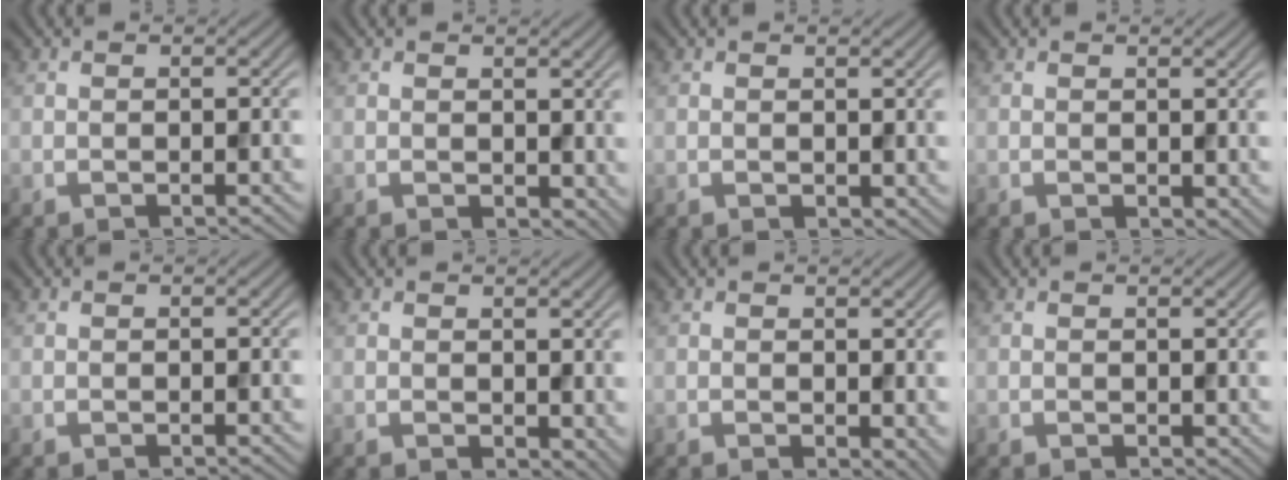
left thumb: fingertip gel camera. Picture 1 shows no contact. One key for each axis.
{"total": 2.4, "fx": 0.9, "fy": 1.7, "fz": 1.4, "tx": -0.026, "ty": -0.007, "tz": 0.018}
{"total": 1.0, "fx": 0.6, "fy": 0.7, "fz": 0.4, "tx": -0.005, "ty": -0.006, "tz": 0.014}
{"total": 1.3, "fx": 0.6, "fy": 0.9, "fz": 0.7, "tx": -0.011, "ty": -0.006, "tz": 0.014}
{"total": 0.0}
{"total": 2.5, "fx": 0.7, "fy": 1.7, "fz": 1.6, "tx": -0.029, "ty": -0.008, "tz": 0.017}
{"total": 2.4, "fx": 0.2, "fy": 1.5, "fz": 1.8, "tx": -0.024, "ty": -0.007, "tz": 0.008}
{"total": 0.7, "fx": 0.5, "fy": 0.5, "fz": 0.2, "tx": -0.003, "ty": -0.005, "tz": 0.010}